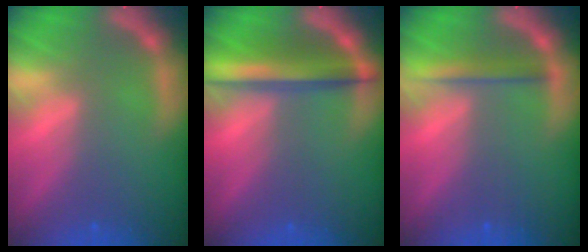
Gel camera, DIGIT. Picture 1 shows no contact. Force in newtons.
{"total": 5.5}
{"total": 2.5}